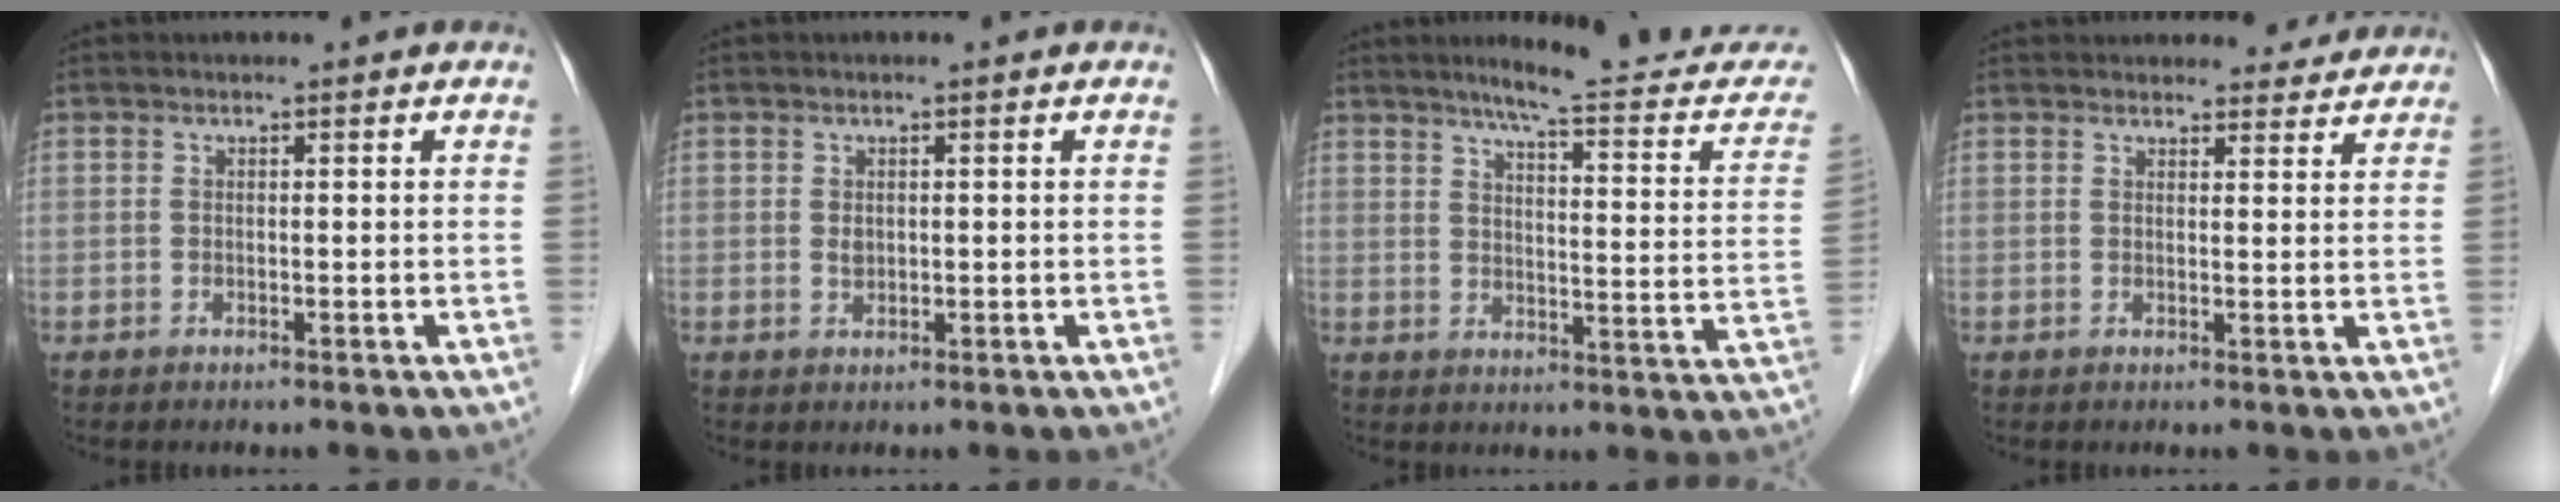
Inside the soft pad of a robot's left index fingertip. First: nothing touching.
{"total": 1.2, "force": [0.2, 0.8, 0.8], "torque": [-0.015, 0.000, 0.006]}
{"total": 16.5, "force": [14.9, 1.0, 7.0], "torque": [-0.084, -0.046, 0.175]}
{"total": 7.2, "force": [6.8, 1.9, 1.0], "torque": [0.007, 0.014, 0.070]}